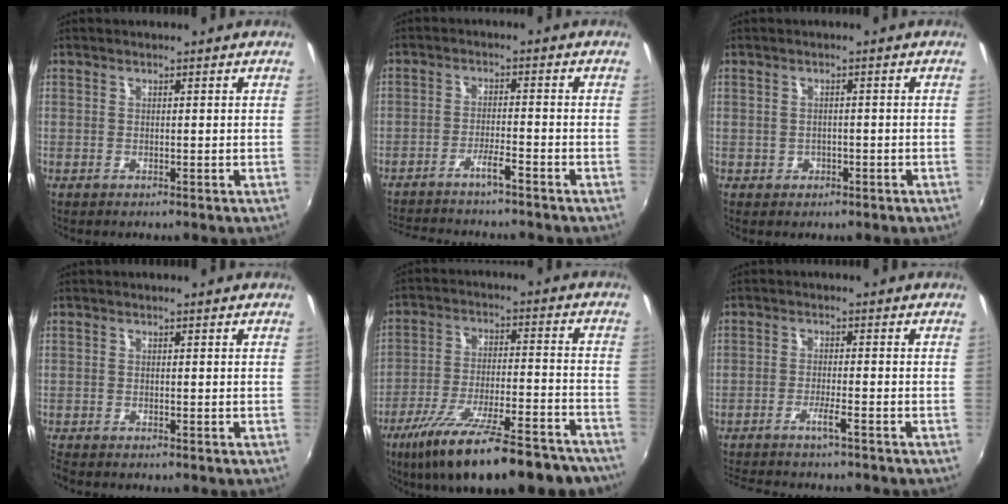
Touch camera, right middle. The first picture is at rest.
{"total": 7.7, "force": [-6.8, -0.1, 3.5], "torque": [-0.079, 0.002, -0.111]}
{"total": 2.2, "force": [-0.7, 1.9, 0.7], "torque": [-0.016, 0.000, -0.005]}
{"total": 1.1, "force": [-1.0, 0.1, 0.3], "torque": [-0.009, -0.008, -0.021]}
{"total": 24.7, "force": [-19.2, 5.8, 14.4], "torque": [-0.247, -0.050, -0.274]}
{"total": 5.9, "force": [-5.1, -0.4, 2.9], "torque": [-0.068, -0.004, -0.088]}